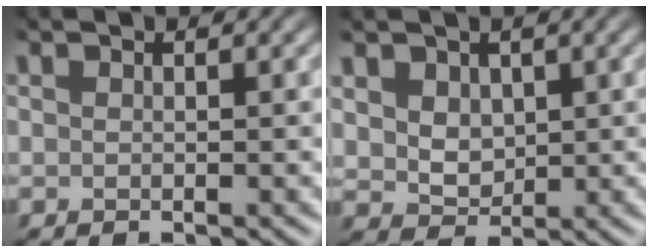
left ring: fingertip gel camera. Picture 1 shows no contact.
{"total": 2.6, "force": [0.5, 2.0, 1.5], "torque": [-0.044, -0.013, 0.014]}